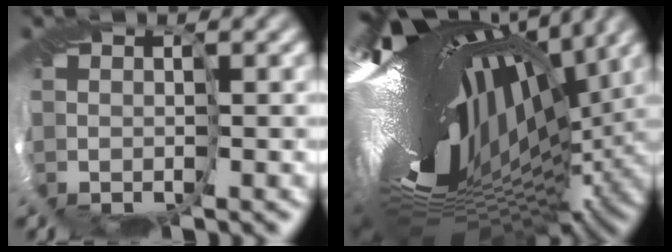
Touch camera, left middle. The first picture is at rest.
{"total": 17.7, "force": [1.3, 6.2, 16.5], "torque": [-0.259, -0.002, 0.031]}